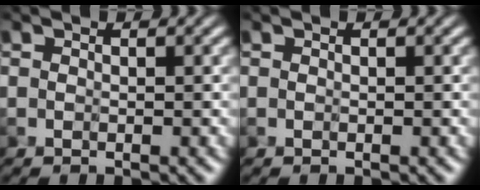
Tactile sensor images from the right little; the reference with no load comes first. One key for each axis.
{"total": 0.0}